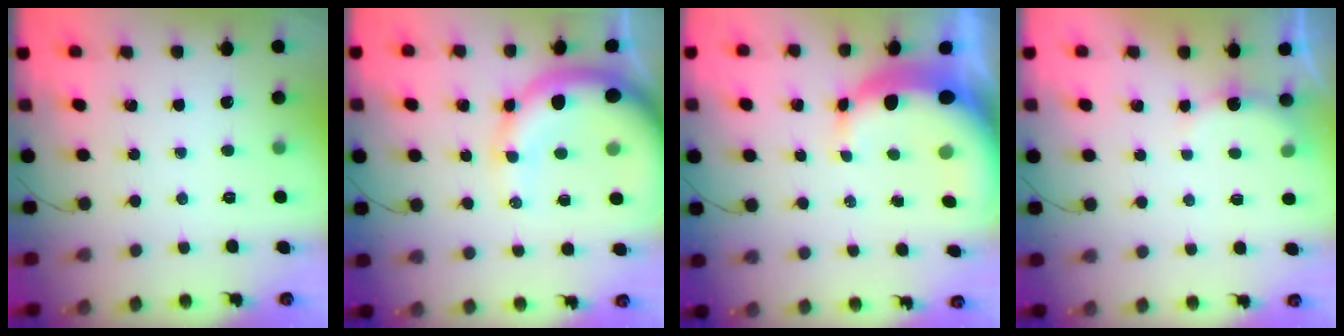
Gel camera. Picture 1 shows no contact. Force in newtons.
{"total": 14.5, "press": 14.3, "slide": 2.0}
{"total": 10.4, "press": 10.2, "slide": 1.9}
{"total": 5.3, "press": 5.2, "slide": 1.1}